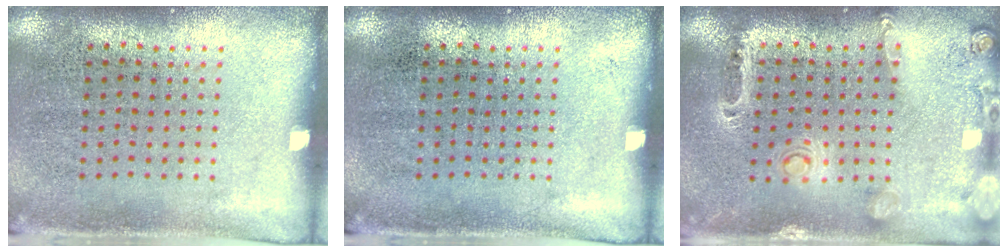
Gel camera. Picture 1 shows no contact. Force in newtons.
{"total": 0.0}
{"total": 0.5, "press": 0.4, "slide": 0.3}